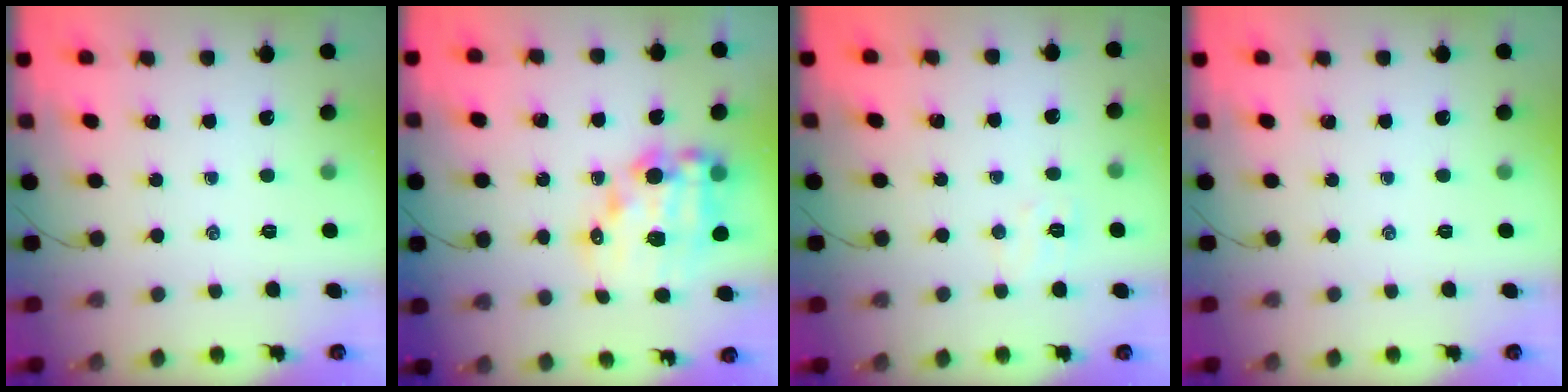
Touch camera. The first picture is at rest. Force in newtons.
{"total": 14.6, "press": 14.3, "slide": 3.2}
{"total": 4.6, "press": 4.5, "slide": 1.0}
{"total": 0.0}